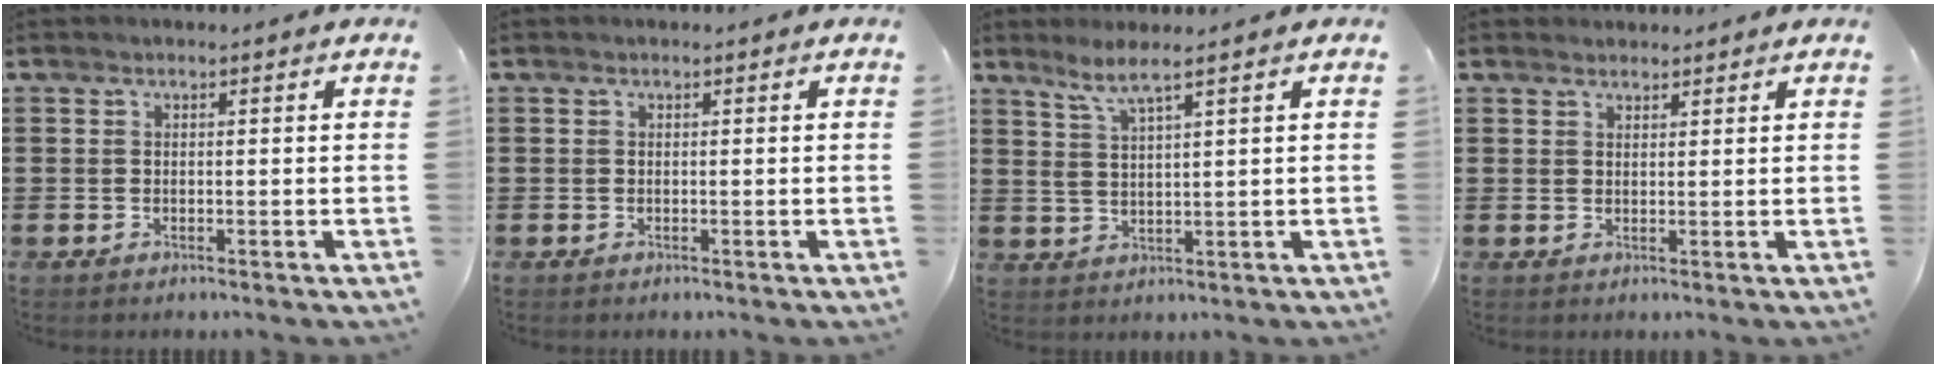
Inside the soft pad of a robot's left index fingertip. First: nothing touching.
{"total": 0.0}
{"total": 3.9, "force": [2.7, -0.2, 2.8], "torque": [-0.062, -0.003, 0.046]}
{"total": 1.5, "force": [1.5, 0.4, 0.1], "torque": [-0.004, 0.002, 0.029]}